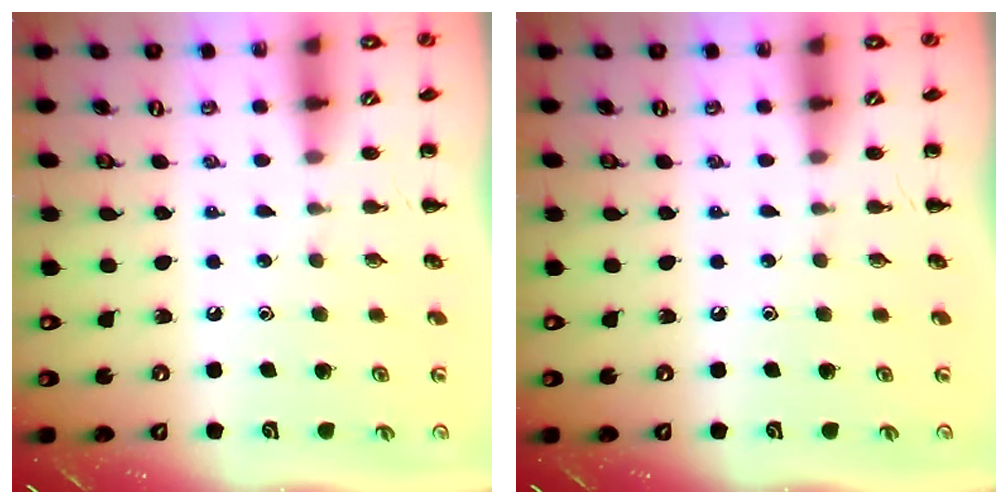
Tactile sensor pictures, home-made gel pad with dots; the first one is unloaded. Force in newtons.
{"total": 0.0}